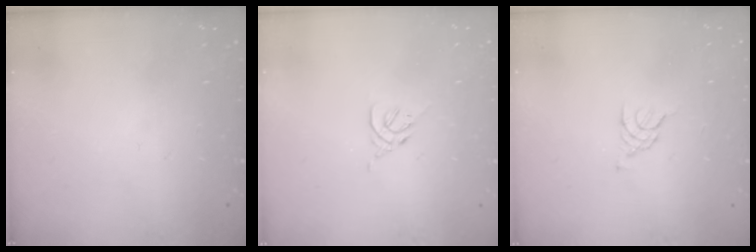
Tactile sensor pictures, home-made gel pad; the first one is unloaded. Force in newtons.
{"total": 2.6, "press": 2.5, "slide": 0.8}
{"total": 0.8, "press": 0.7, "slide": 0.3}